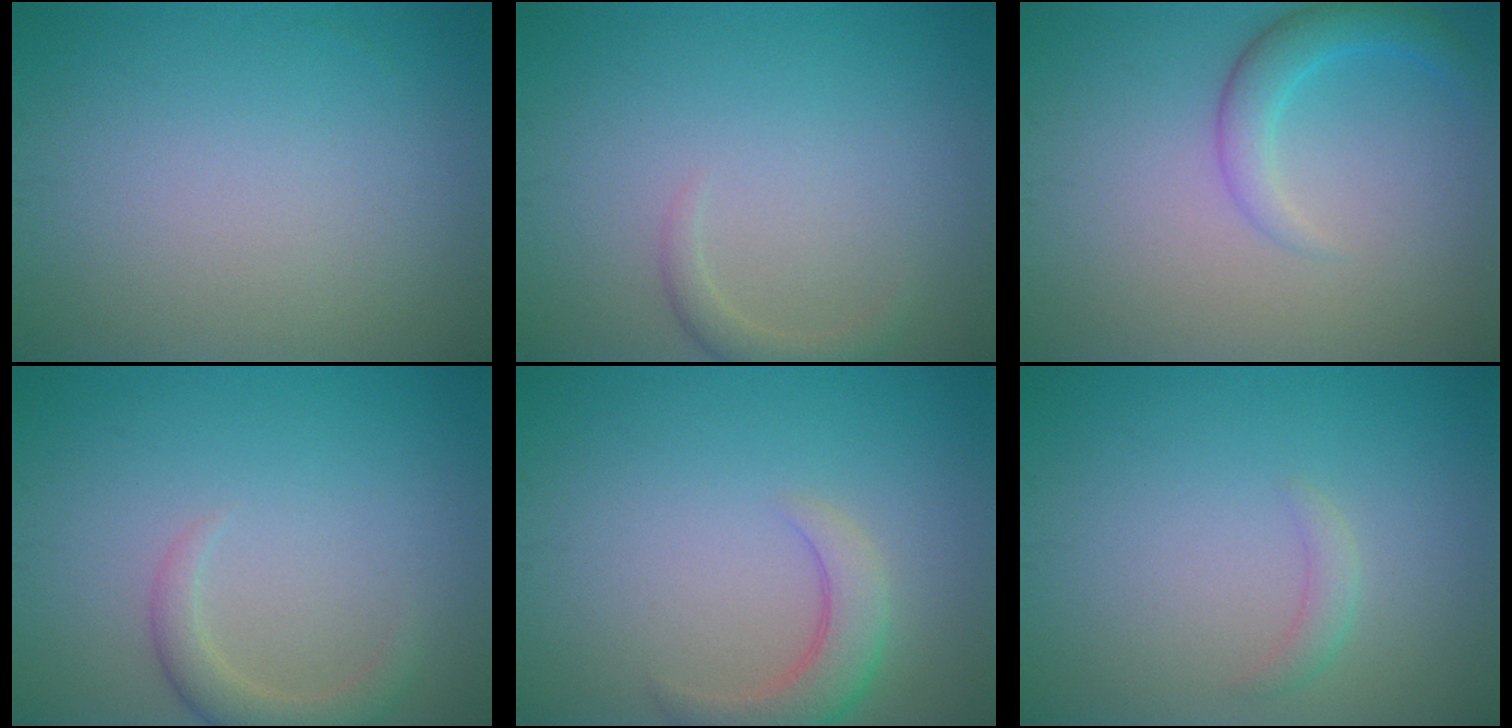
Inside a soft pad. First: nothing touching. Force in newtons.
{"total": 1.4, "press": 1.4, "slide": 0.1}
{"total": 2.8, "press": 2.8, "slide": 0.1}
{"total": 2.4, "press": 2.3, "slide": 0.3}
{"total": 3.4, "press": 3.4, "slide": 0.4}
{"total": 1.1, "press": 1.1, "slide": 0.0}